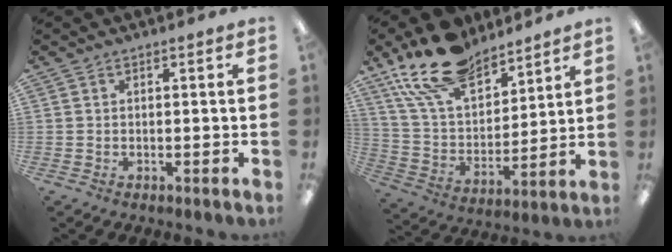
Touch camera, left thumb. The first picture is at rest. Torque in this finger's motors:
{"motor_torque": [0.35, 0.26, 1.42, -1.35, 0.39]}